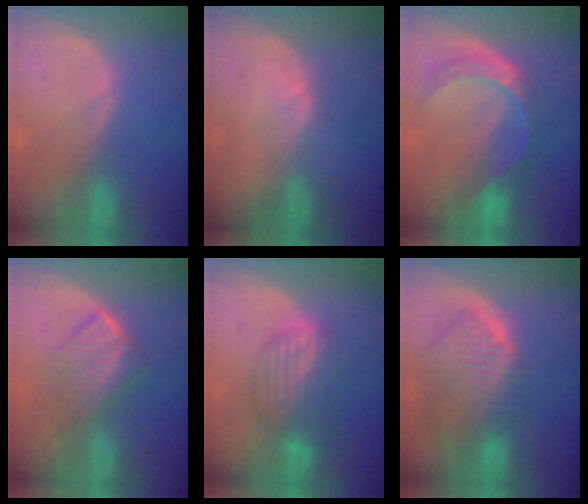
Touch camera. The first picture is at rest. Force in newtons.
{"total": 1.7, "press": 1.5, "slide": 0.8}
{"total": 8.1, "press": 6.8, "slide": 4.4}
{"total": 6.7, "press": 5.8, "slide": 3.3}
{"total": 6.4, "press": 6.3, "slide": 0.7}
{"total": 10.0, "press": 8.6, "slide": 5.1}